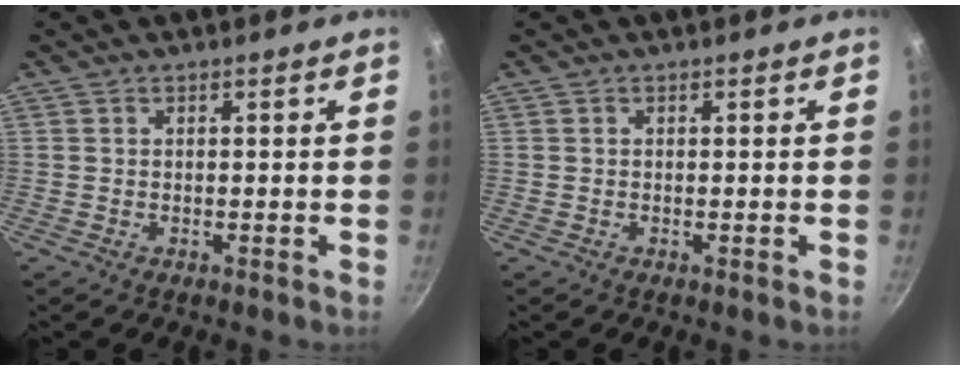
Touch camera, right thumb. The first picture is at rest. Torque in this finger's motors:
{"motor_torque": [0.14, 0.02, -0.22, 0.06, -0.02]}